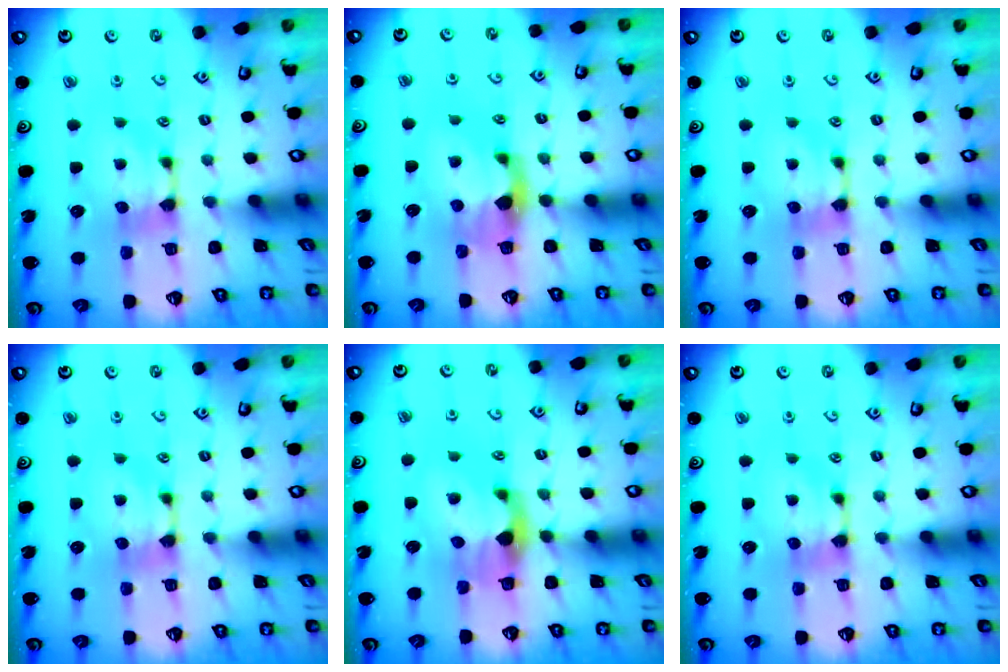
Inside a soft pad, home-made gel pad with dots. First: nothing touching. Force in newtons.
{"total": 2.9, "press": 2.6, "slide": 1.3}
{"total": 0.0}
{"total": 0.0}
{"total": 3.7, "press": 3.3, "slide": 1.5}
{"total": 0.0}